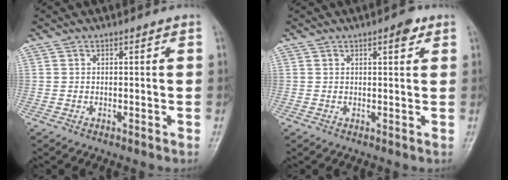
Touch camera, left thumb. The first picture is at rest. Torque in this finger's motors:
{"motor_torque": [-0.19, 0.13, -0.16, -0.18, 0.04]}